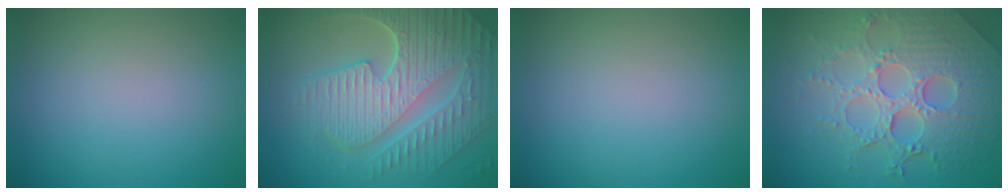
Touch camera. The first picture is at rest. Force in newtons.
{"total": 9.3, "press": 6.3, "slide": 6.9}
{"total": 0.0}
{"total": 8.2, "press": 5.9, "slide": 5.7}